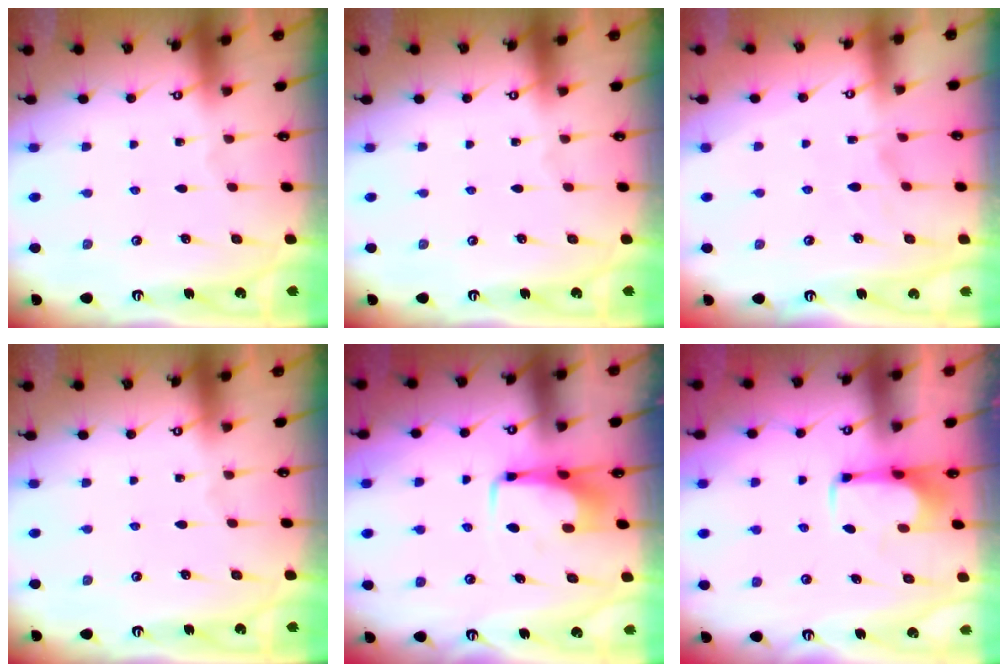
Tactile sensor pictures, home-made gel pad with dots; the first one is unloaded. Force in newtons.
{"total": 0.0}
{"total": 1.8, "press": 1.4, "slide": 1.1}
{"total": 0.0}
{"total": 6.6, "press": 6.5, "slide": 1.2}
{"total": 1.6, "press": 1.5, "slide": 0.5}